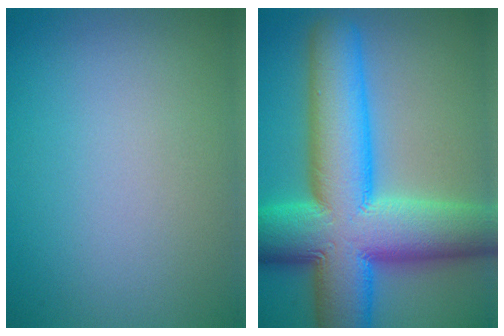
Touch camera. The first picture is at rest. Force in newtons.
{"total": 15.4, "press": 15.4, "slide": 0.5}